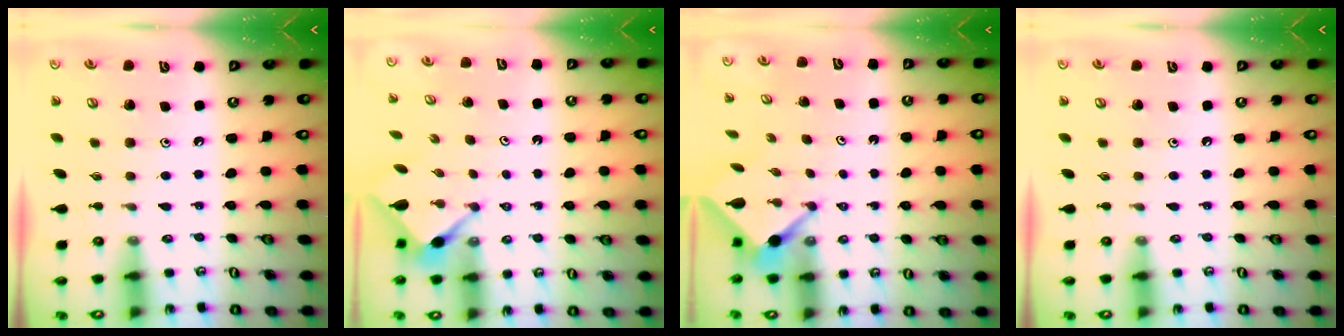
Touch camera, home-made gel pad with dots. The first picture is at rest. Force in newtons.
{"total": 2.9, "press": 2.9, "slide": 0.3}
{"total": 3.3, "press": 3.3, "slide": 0.2}
{"total": 0.0}